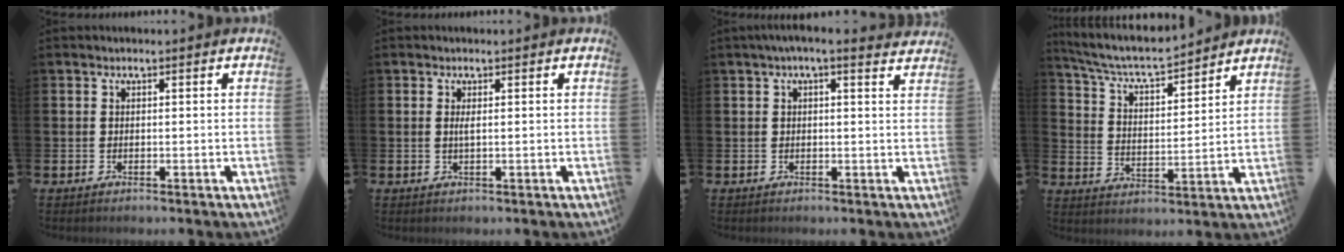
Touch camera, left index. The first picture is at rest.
{"total": 0.9, "force": [0.1, 0.1, 0.9], "torque": [-0.023, 0.003, 0.003]}
{"total": 2.1, "force": [1.8, 0.0, 1.0], "torque": [-0.013, -0.008, 0.030]}
{"total": 6.8, "force": [6.3, 1.1, 2.2], "torque": [-0.073, -0.042, 0.108]}